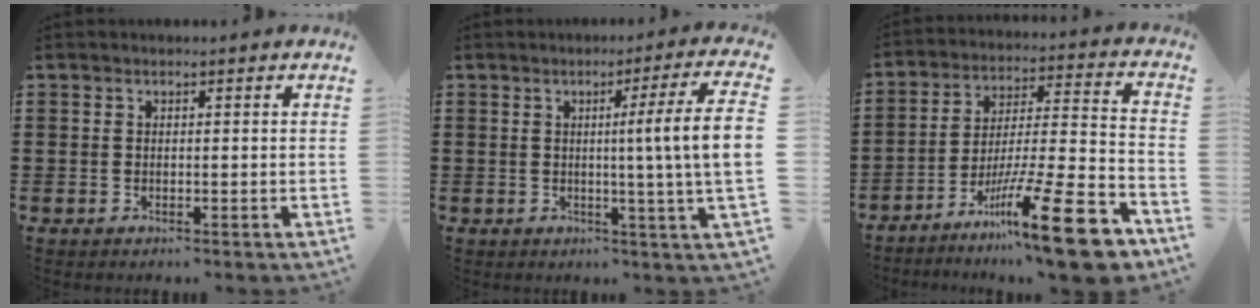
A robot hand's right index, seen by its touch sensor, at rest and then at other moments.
{"total": 8.3, "force": [0.4, -1.1, 8.2], "torque": [-0.132, -0.018, -0.003]}
{"total": 18.2, "force": [-12.2, 1.7, 13.5], "torque": [-0.210, 0.044, -0.205]}